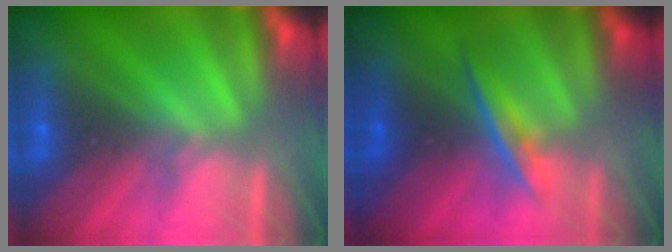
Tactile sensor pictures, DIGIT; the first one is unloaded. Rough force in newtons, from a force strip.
{"total": 1.6}